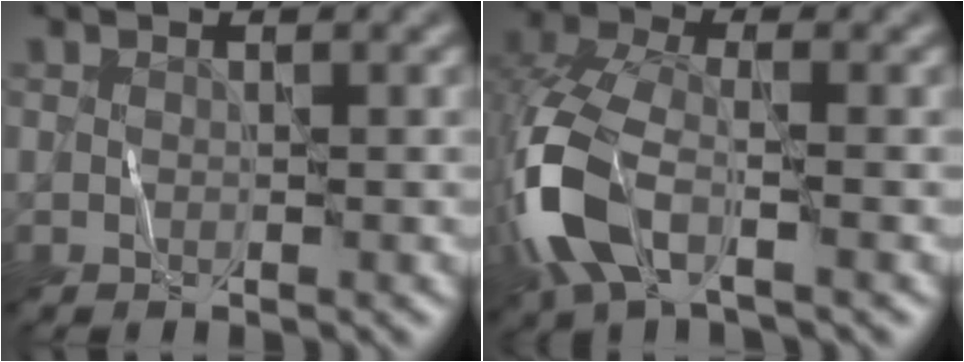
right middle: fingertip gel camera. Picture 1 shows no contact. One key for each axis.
{"total": 8.4, "fx": -2.8, "fy": 4.1, "fz": 6.7, "tx": -0.174, "ty": 0.000, "tz": -0.071}